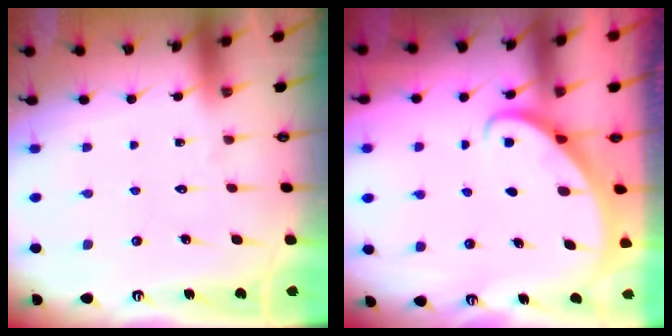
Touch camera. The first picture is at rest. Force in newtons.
{"total": 2.8, "press": 2.8, "slide": 0.2}